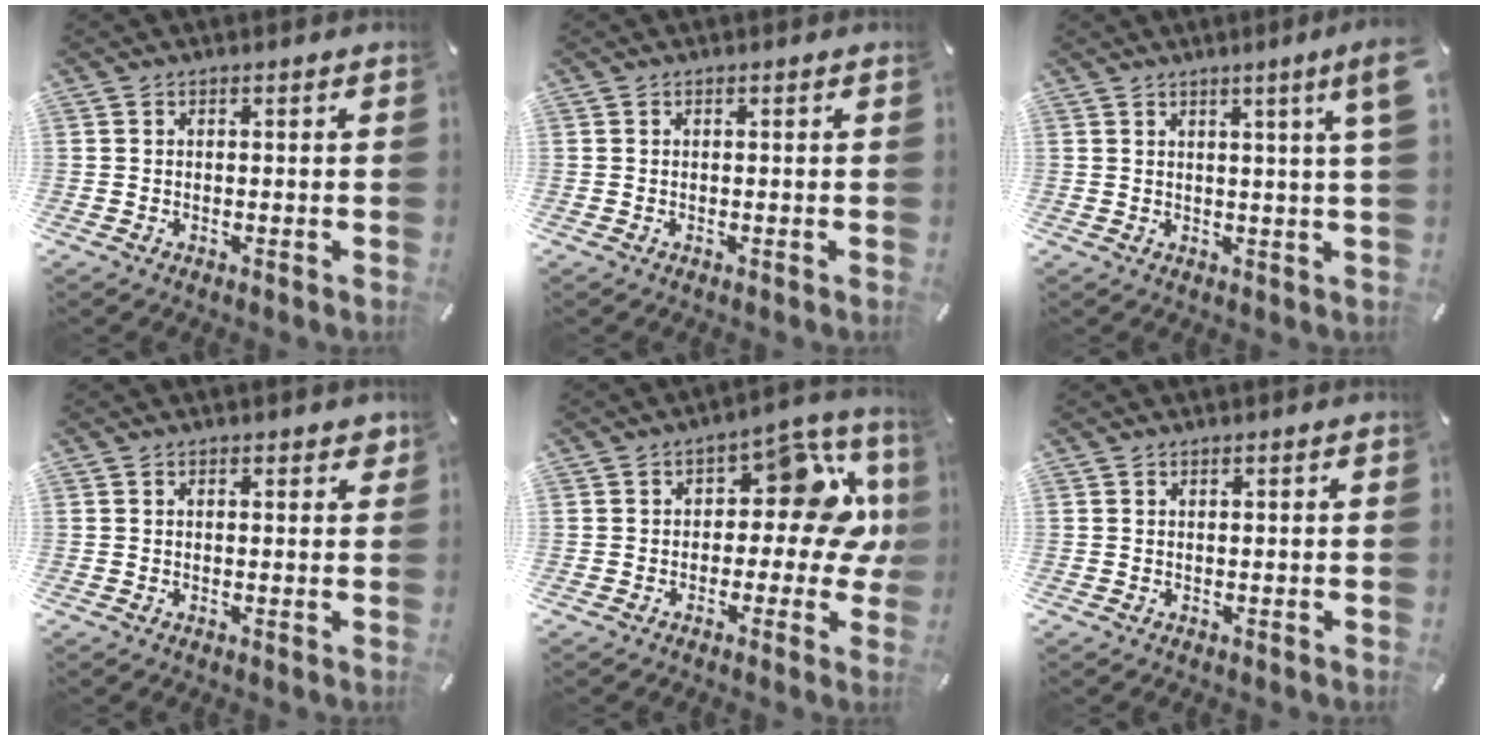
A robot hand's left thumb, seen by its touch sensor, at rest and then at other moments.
{"total": 0.0}
{"total": 6.4, "force": [3.2, -0.3, 5.6], "torque": [-0.096, -0.009, 0.049]}
{"total": 1.7, "force": [1.0, 0.8, 1.2], "torque": [-0.017, 0.000, 0.015]}
{"total": 14.9, "force": [3.5, 8.3, 11.8], "torque": [-0.150, -0.018, 0.056]}
{"total": 0.6, "force": [0.3, 0.0, 0.5], "torque": [-0.009, 0.000, 0.005]}